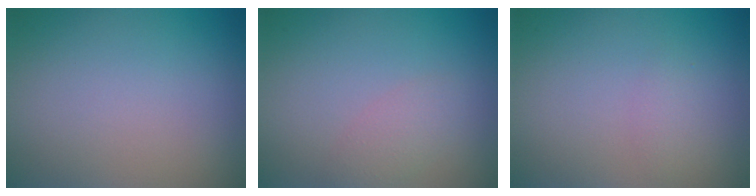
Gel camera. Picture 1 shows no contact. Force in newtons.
{"total": 1.8, "press": 1.8, "slide": 0.1}
{"total": 1.0, "press": 1.0, "slide": 0.2}